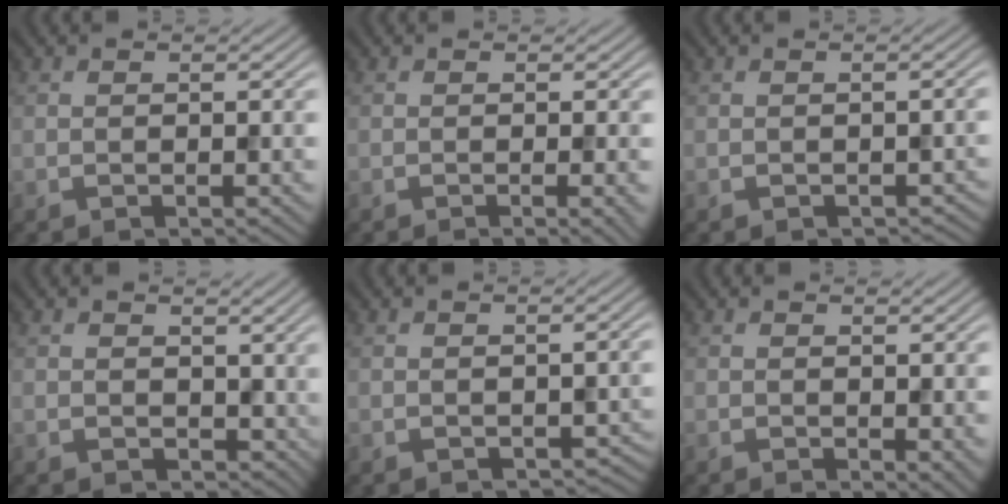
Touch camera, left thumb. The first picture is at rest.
{"total": 1.7, "force": [-0.4, 0.2, 1.6], "torque": [-0.024, -0.001, -0.009]}
{"total": 1.1, "force": [-0.6, 0.7, 0.7], "torque": [-0.012, -0.007, -0.007]}
{"total": 3.4, "force": [0.9, 2.6, 2.0], "torque": [-0.043, -0.008, 0.018]}
{"total": 1.9, "force": [-0.8, 1.4, 1.0], "torque": [-0.018, -0.014, -0.007]}
{"total": 2.1, "force": [0.1, 1.2, 1.7], "torque": [-0.020, -0.006, 0.005]}